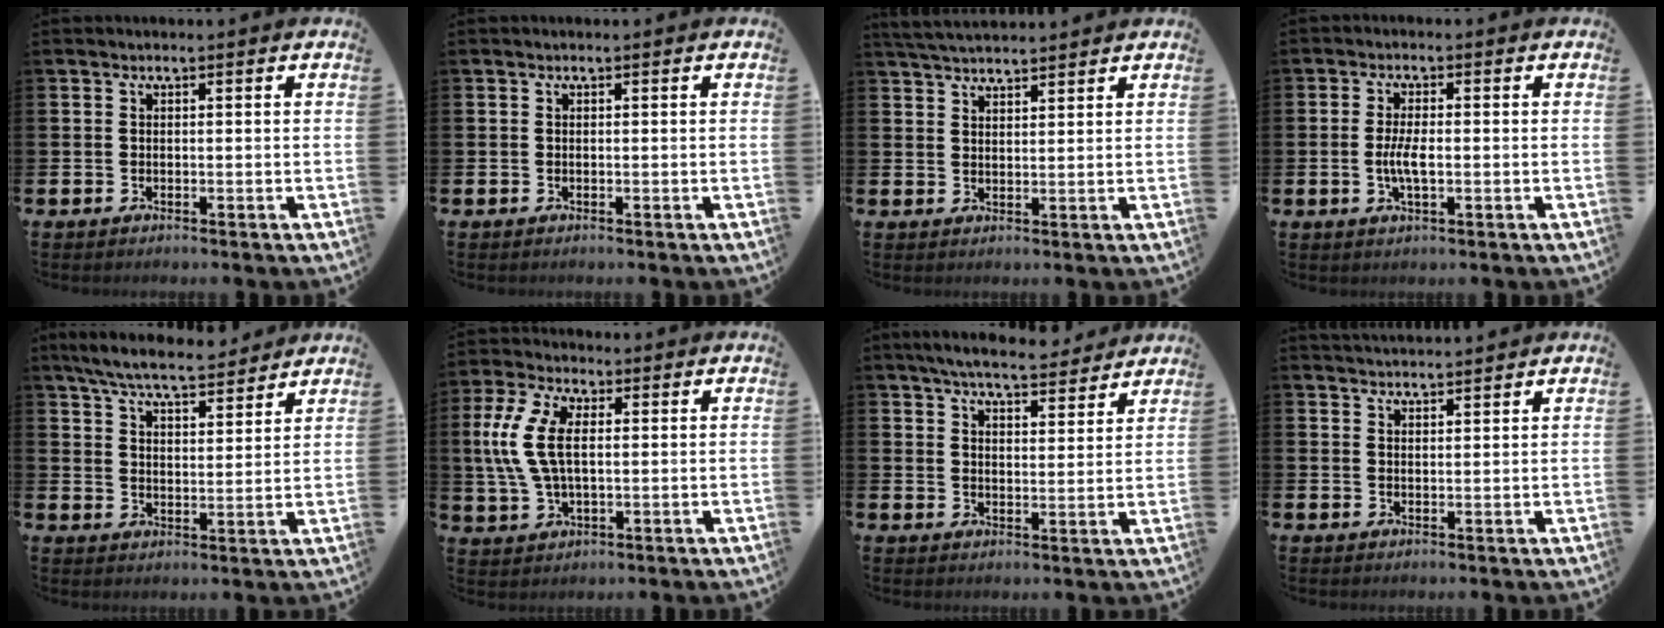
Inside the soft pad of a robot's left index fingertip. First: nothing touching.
{"total": 0.0}
{"total": 3.9, "force": [3.8, 0.5, 0.6], "torque": [-0.022, -0.014, 0.072]}
{"total": 3.7, "force": [-0.5, 1.3, 3.5], "torque": [-0.066, -0.002, -0.013]}
{"total": 7.0, "force": [6.6, 1.0, 2.3], "torque": [-0.063, -0.031, 0.117]}
{"total": 8.4, "force": [2.1, 4.3, 7.0], "torque": [-0.168, 0.012, 0.034]}
{"total": 6.2, "force": [5.9, 0.9, 1.6], "torque": [-0.041, -0.031, 0.104]}
{"total": 2.6, "force": [2.6, 0.1, 0.1], "torque": [0.002, -0.016, 0.046]}